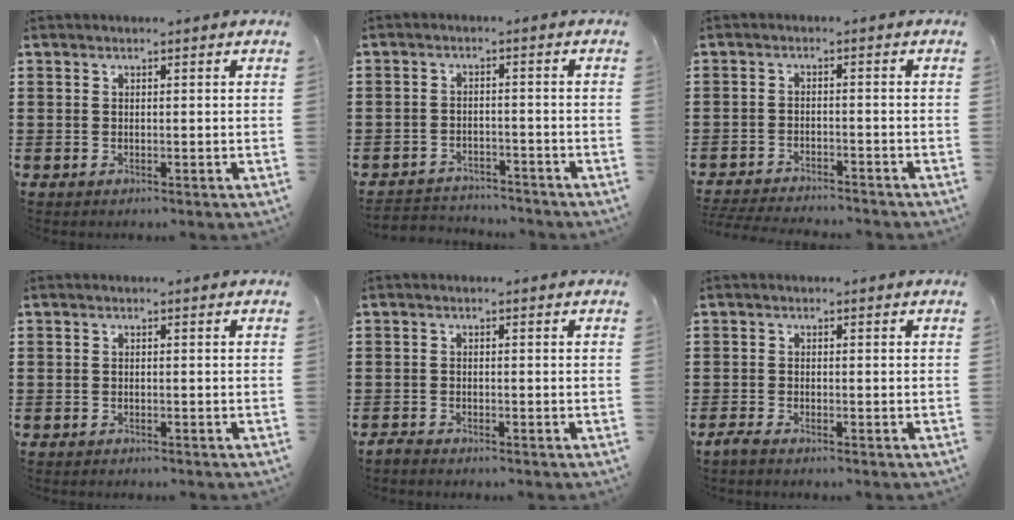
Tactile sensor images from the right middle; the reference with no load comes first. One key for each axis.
{"total": 3.0, "fx": -2.9, "fy": 0.7, "fz": -0.4, "tx": -0.002, "ty": 0.000, "tz": -0.066}
{"total": 3.4, "fx": -3.4, "fy": 0.1, "fz": 0.4, "tx": -0.015, "ty": -0.002, "tz": -0.074}
{"total": 0.6, "fx": -0.6, "fy": 0.1, "fz": 0.0, "tx": -0.002, "ty": 0.000, "tz": -0.014}
{"total": 1.2, "fx": -1.2, "fy": 0.2, "fz": 0.1, "tx": -0.007, "ty": 0.002, "tz": -0.025}
{"total": 1.3, "fx": -1.1, "fy": 0.1, "fz": 0.6, "tx": -0.020, "ty": -0.003, "tz": -0.024}